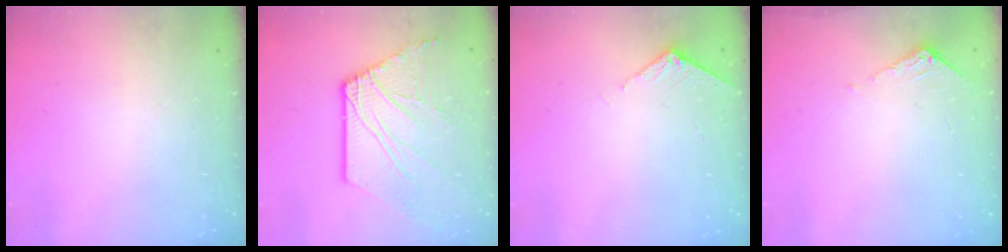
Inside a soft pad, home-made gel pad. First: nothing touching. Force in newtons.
{"total": 10.5, "press": 10.4, "slide": 1.5}
{"total": 2.9, "press": 2.9, "slide": 0.3}
{"total": 5.0, "press": 5.0, "slide": 0.5}